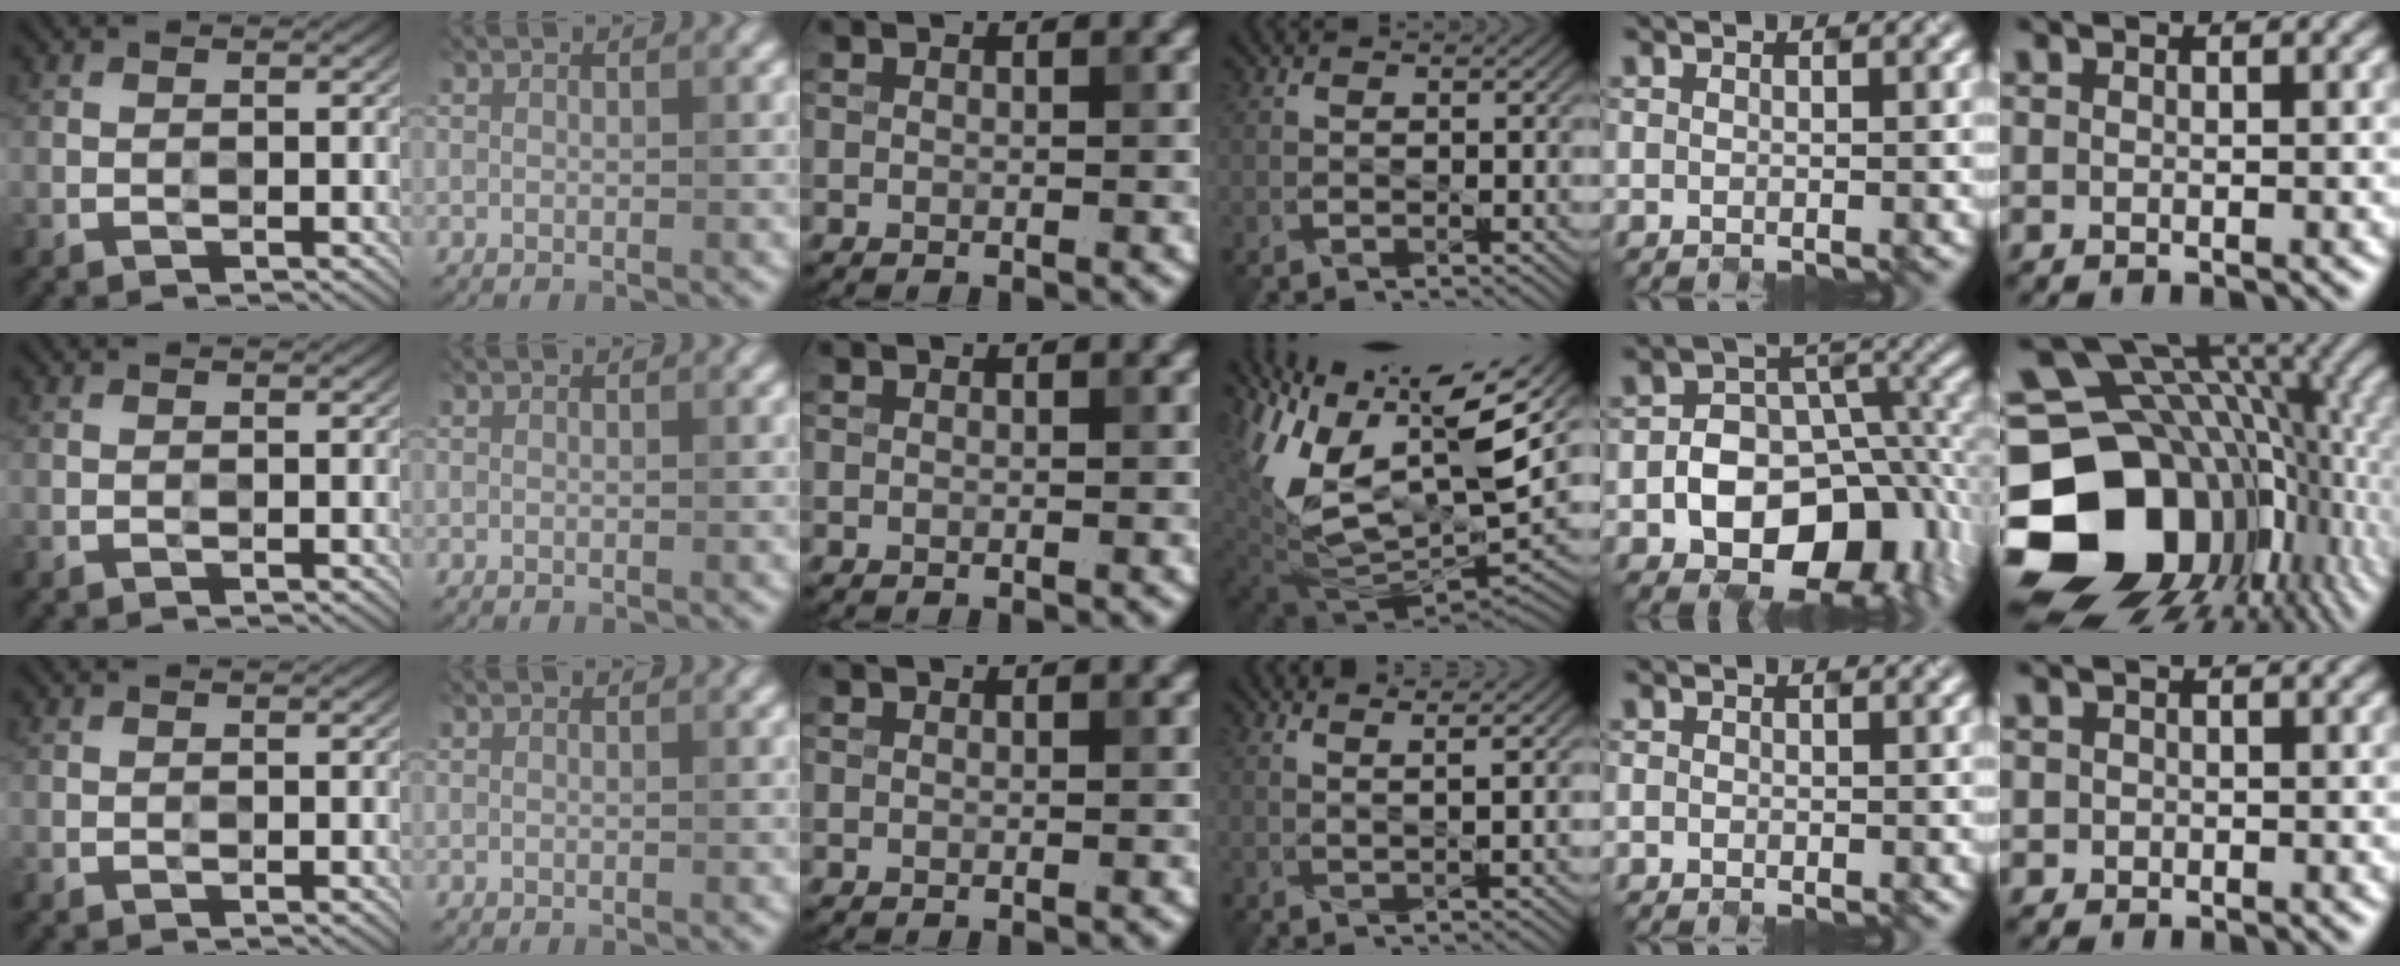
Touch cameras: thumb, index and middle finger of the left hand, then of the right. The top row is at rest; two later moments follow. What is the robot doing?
{"motion": "close", "object": "sandwich press"}